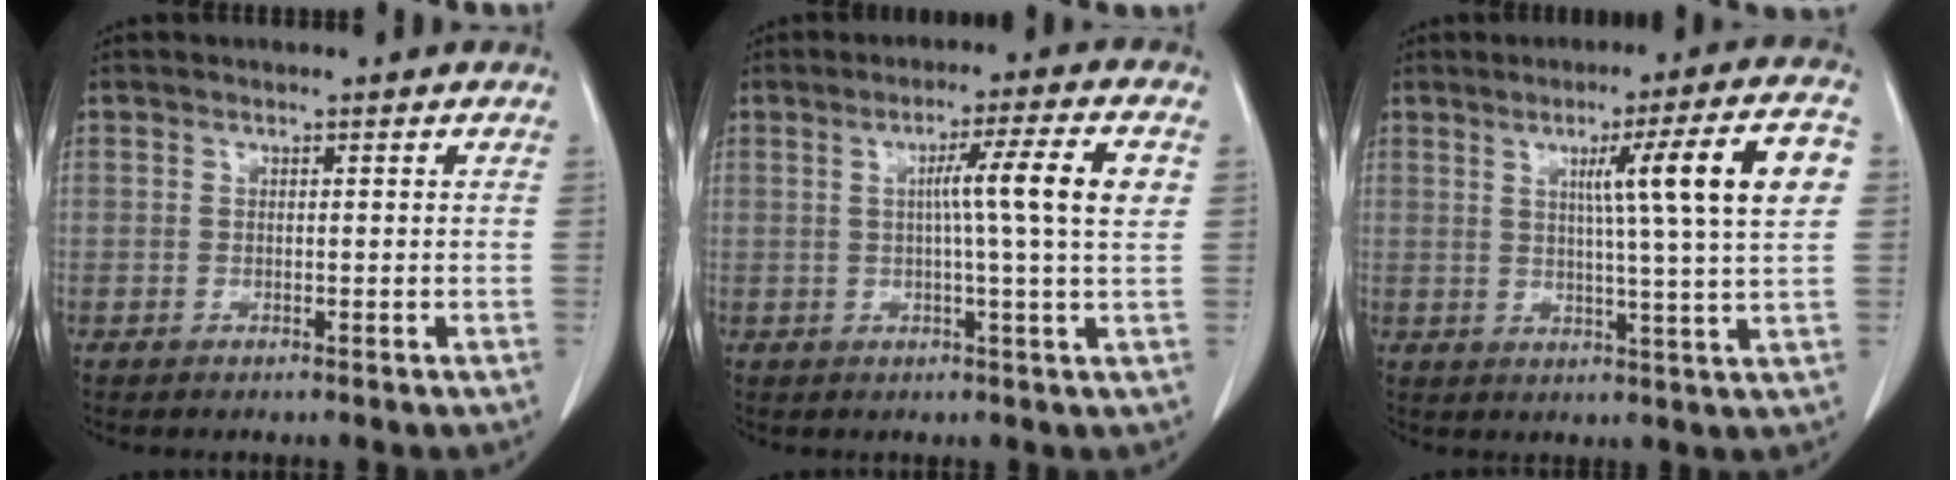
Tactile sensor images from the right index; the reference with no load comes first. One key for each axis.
{"total": 8.5, "fx": 1.5, "fy": -1.2, "fz": 8.3, "tx": -0.126, "ty": 0.006, "tz": 0.023}
{"total": 12.7, "fx": 3.1, "fy": -1.3, "fz": 12.2, "tx": -0.176, "ty": 0.007, "tz": 0.043}